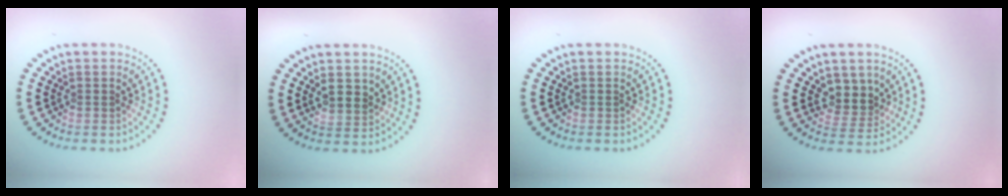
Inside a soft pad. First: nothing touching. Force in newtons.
{"total": 1.5, "press": 1.3, "slide": 0.6}
{"total": 0.0}
{"total": 2.6, "press": 2.1, "slide": 1.6}